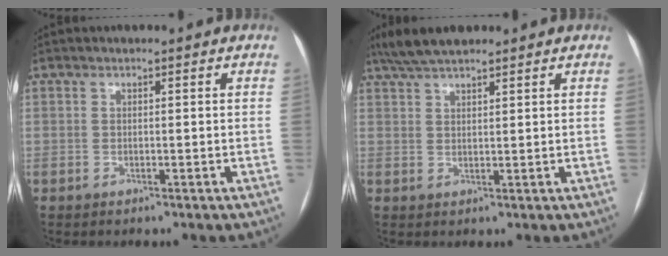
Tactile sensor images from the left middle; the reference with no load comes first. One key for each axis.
{"total": 6.3, "fx": 5.1, "fy": 1.2, "fz": 3.3, "tx": -0.063, "ty": 0.025, "tz": 0.094}